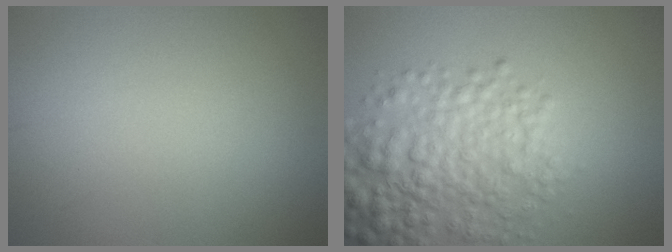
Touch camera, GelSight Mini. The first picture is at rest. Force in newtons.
{"total": 6.4, "press": 6.4, "slide": 0.2}